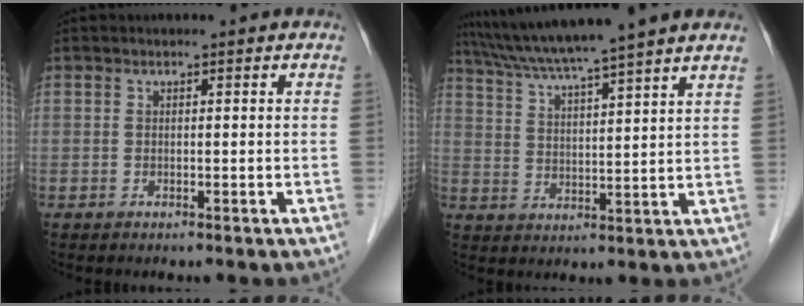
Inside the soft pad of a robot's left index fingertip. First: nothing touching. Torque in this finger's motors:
{"motor_torque": [0.72, -0.83, 0.94, 0.21]}